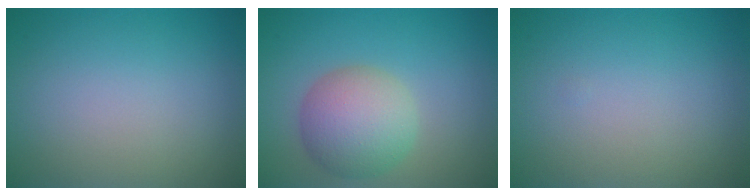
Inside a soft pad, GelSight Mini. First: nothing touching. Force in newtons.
{"total": 5.8, "press": 5.8, "slide": 0.4}
{"total": 0.0}